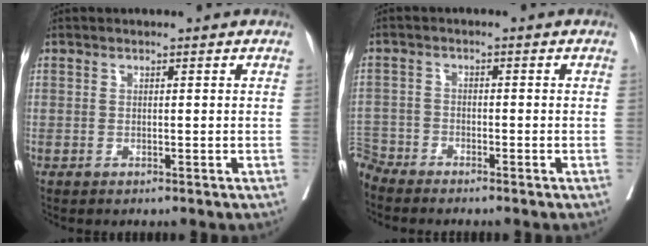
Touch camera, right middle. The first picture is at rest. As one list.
[{"total": 4.4, "force": [-4.3, 0.7, -0.6], "torque": [0.016, -0.008, -0.085]}]